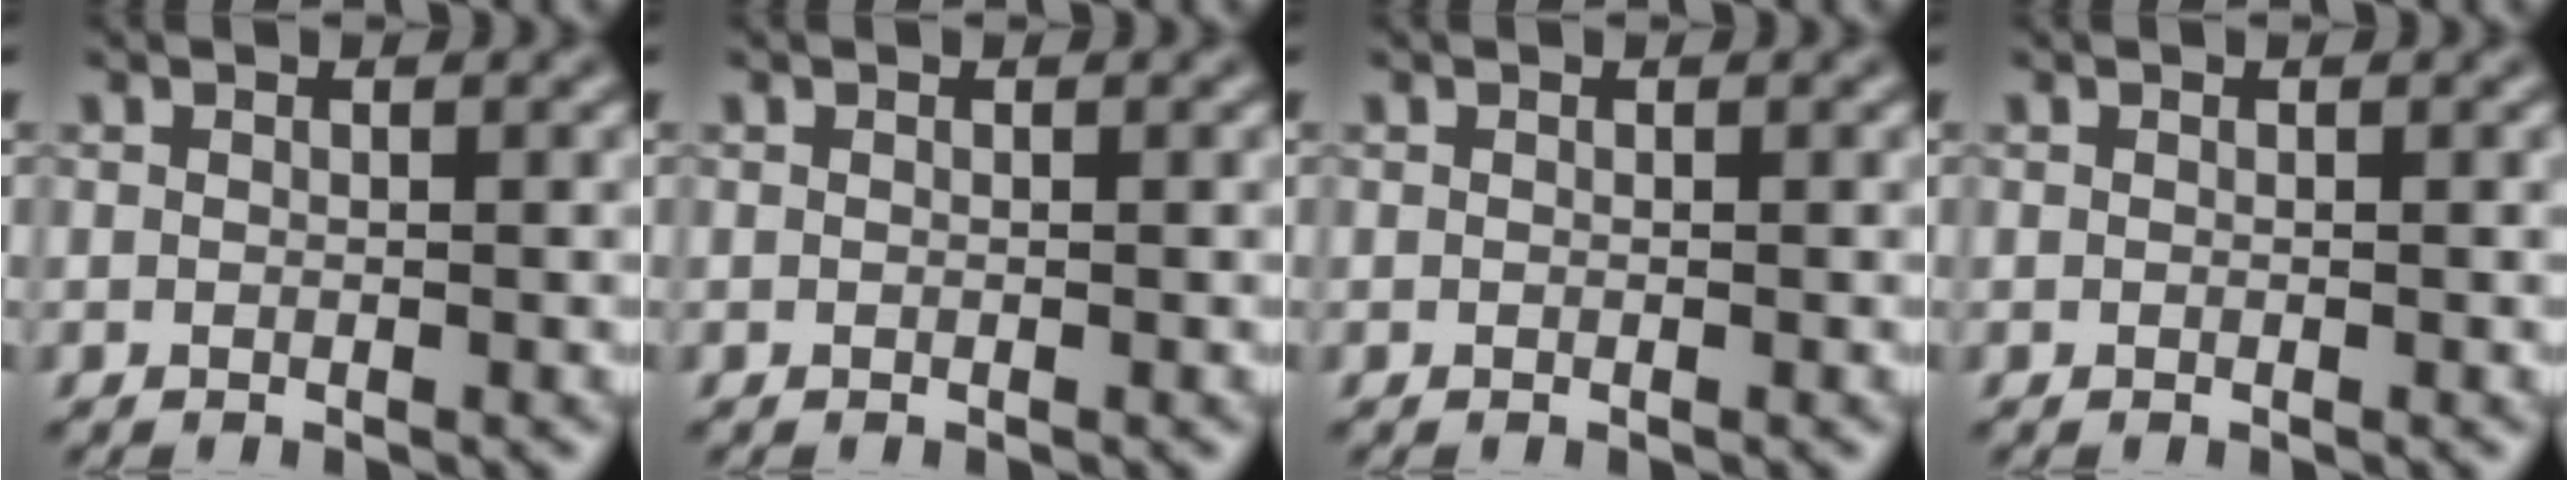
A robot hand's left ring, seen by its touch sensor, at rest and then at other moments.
{"total": 0.0}
{"total": 0.0}
{"total": 0.0}